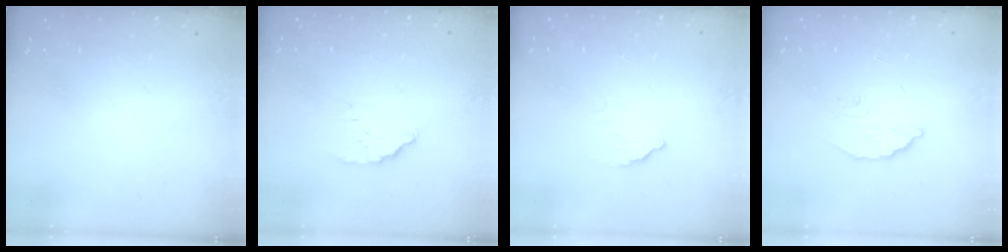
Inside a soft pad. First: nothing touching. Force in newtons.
{"total": 3.1, "press": 3.1, "slide": 0.1}
{"total": 2.8, "press": 2.8, "slide": 0.1}
{"total": 3.8, "press": 3.8, "slide": 0.3}